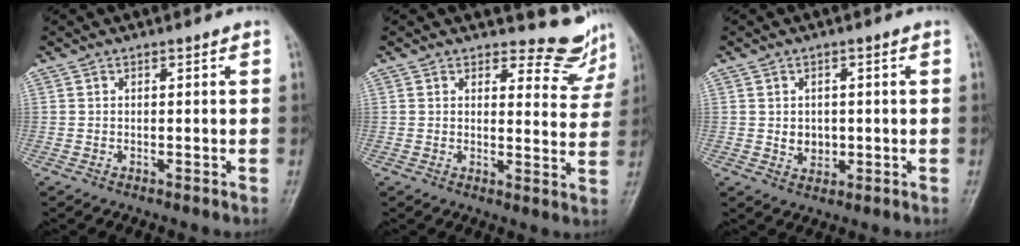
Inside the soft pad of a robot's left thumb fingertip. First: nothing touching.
{"total": 7.0, "force": [6.7, 2.2, 0.3], "torque": [0.022, -0.068, 0.070]}
{"total": 3.4, "force": [-0.2, 2.8, 1.9], "torque": [-0.014, 0.000, 0.005]}